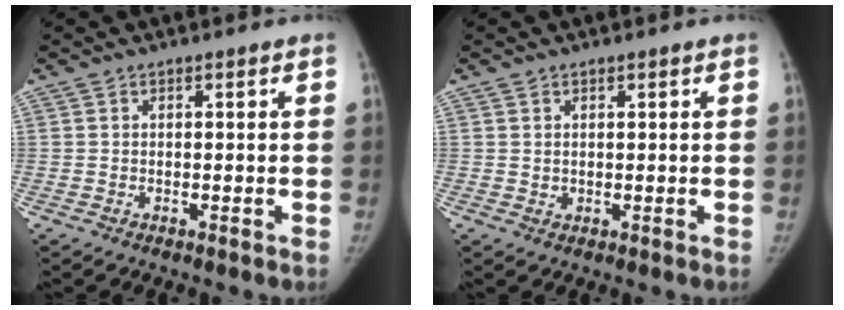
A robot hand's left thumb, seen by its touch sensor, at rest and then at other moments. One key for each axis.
{"total": 1.1, "fx": 0.6, "fy": 0.9, "fz": 0.1, "tx": 0.010, "ty": -0.003, "tz": 0.006}